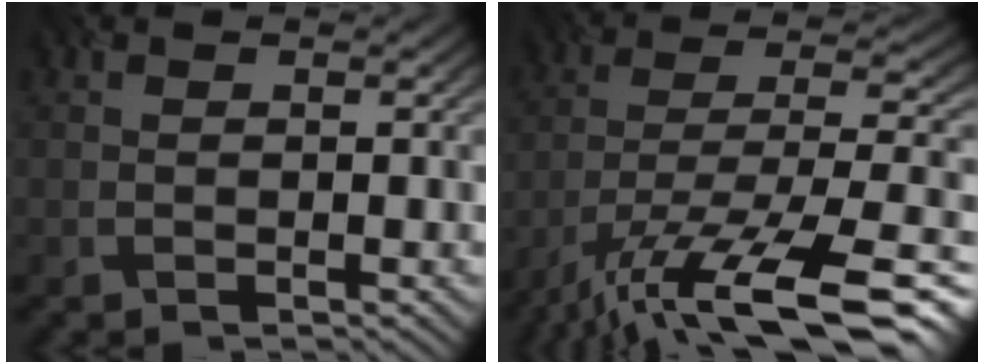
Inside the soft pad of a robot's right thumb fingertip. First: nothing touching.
{"total": 15.8, "force": [-10.3, 5.2, 10.7], "torque": [-0.209, -0.014, -0.168]}